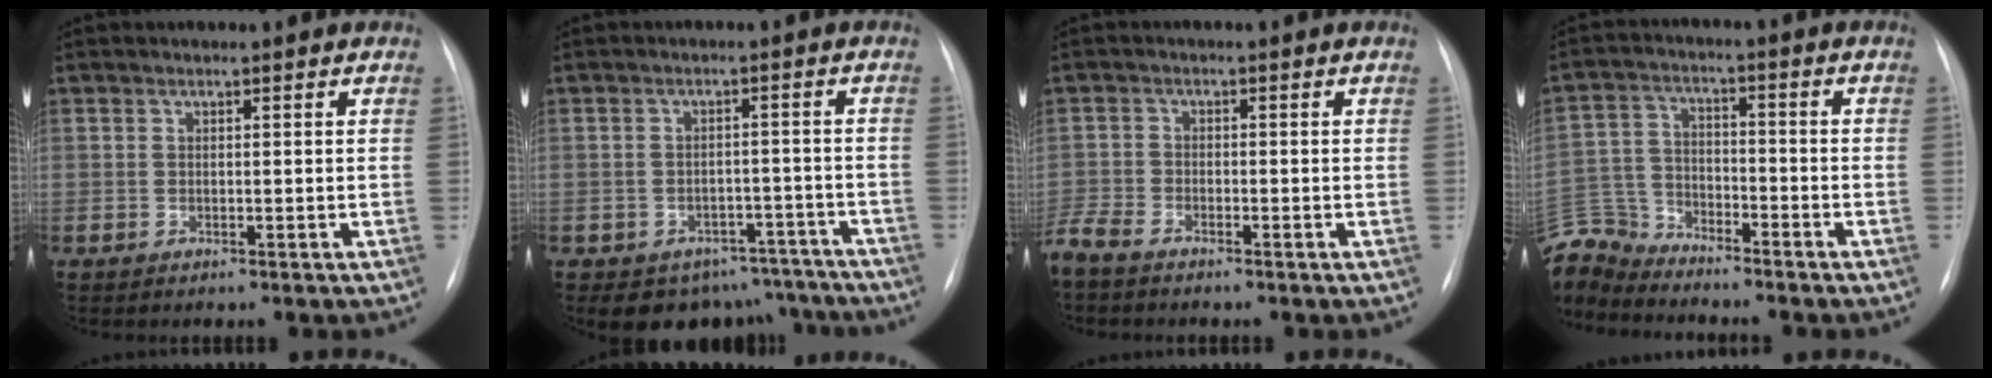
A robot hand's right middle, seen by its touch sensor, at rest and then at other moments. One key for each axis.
{"total": 9.9, "fx": -8.0, "fy": 5.7, "fz": 1.1, "tx": 0.010, "ty": 0.030, "tz": -0.091}
{"total": 5.0, "fx": -4.3, "fy": 1.5, "fz": 2.1, "tx": -0.047, "ty": -0.010, "tz": -0.086}
{"total": 10.4, "fx": -10.1, "fy": 2.1, "fz": 0.6, "tx": -0.026, "ty": 0.017, "tz": -0.201}